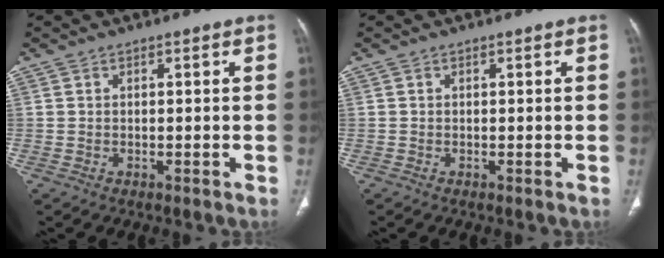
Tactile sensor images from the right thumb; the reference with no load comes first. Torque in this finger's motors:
{"motor_torque": [0.50, 0.46, -0.19, -0.26, 0.08]}